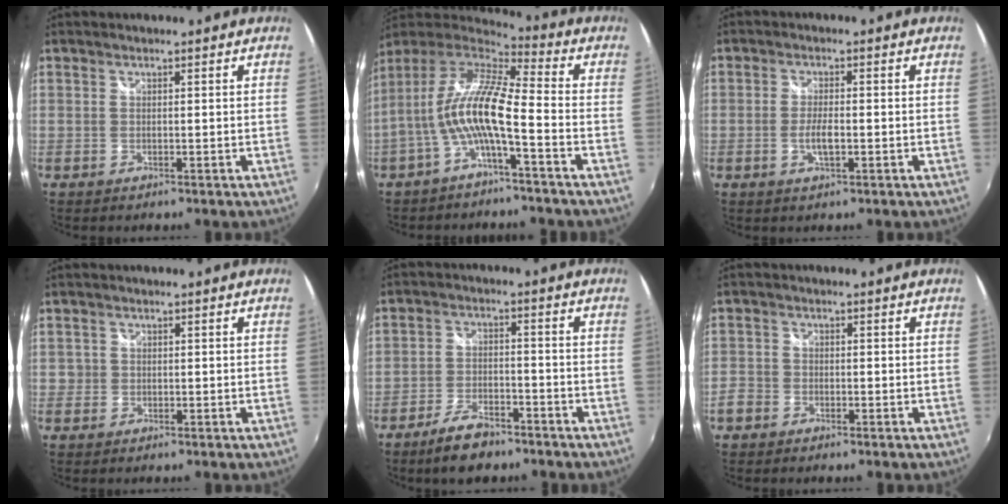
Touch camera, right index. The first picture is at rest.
{"total": 12.4, "force": [-2.6, 2.0, 12.0], "torque": [-0.231, 0.011, -0.053]}
{"total": 4.4, "force": [-1.2, 1.3, 4.0], "torque": [-0.083, -0.003, -0.023]}
{"total": 1.5, "force": [-0.3, 1.5, 0.2], "torque": [-0.004, -0.002, -0.007]}
{"total": 8.1, "force": [-6.1, 3.1, 4.2], "torque": [-0.101, -0.001, -0.105]}
{"total": 3.7, "force": [-2.3, 2.8, 0.8], "torque": [-0.025, 0.003, -0.046]}